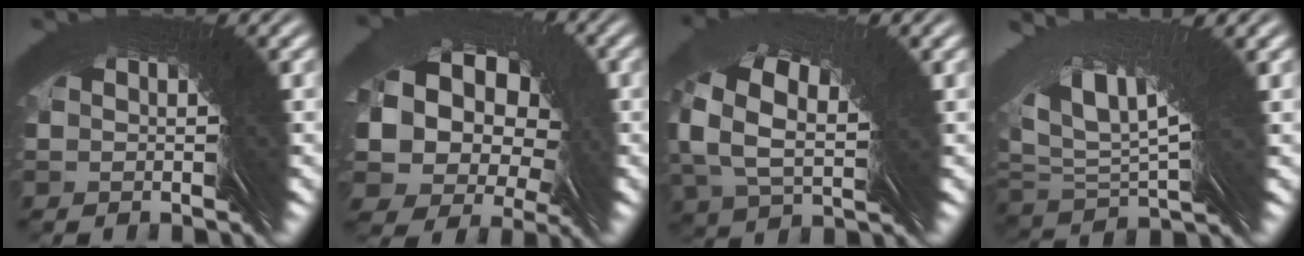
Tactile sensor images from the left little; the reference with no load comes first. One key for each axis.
{"total": 8.6, "fx": 3.1, "fy": 7.9, "fz": 1.5, "tx": -0.090, "ty": -0.008, "tz": 0.041}
{"total": 2.8, "fx": 2.2, "fy": 1.3, "fz": 1.0, "tx": -0.030, "ty": 0.032, "tz": 0.019}
{"total": 4.0, "fx": 2.9, "fy": -1.0, "fz": 2.6, "tx": -0.052, "ty": 0.043, "tz": 0.038}